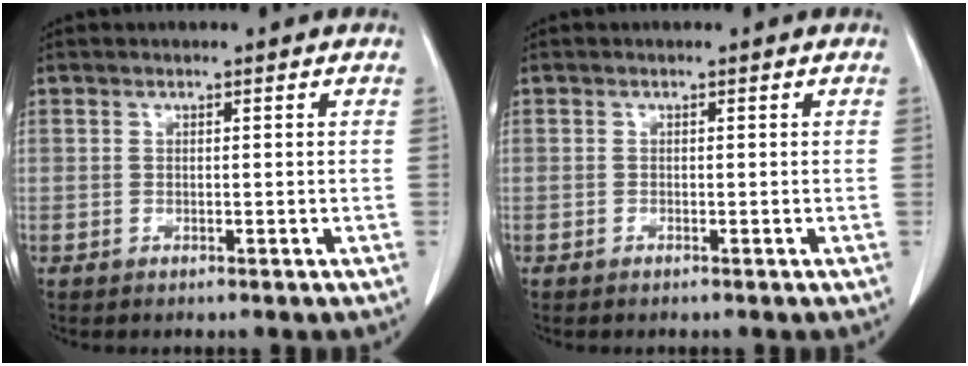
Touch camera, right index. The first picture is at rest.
{"total": 0.0}